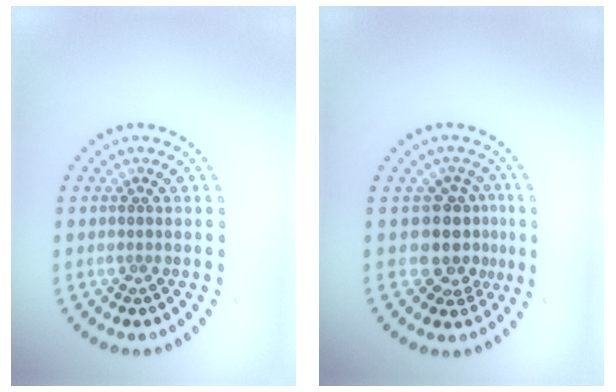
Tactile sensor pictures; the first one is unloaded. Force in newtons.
{"total": 3.6, "press": 2.9, "slide": 2.3}